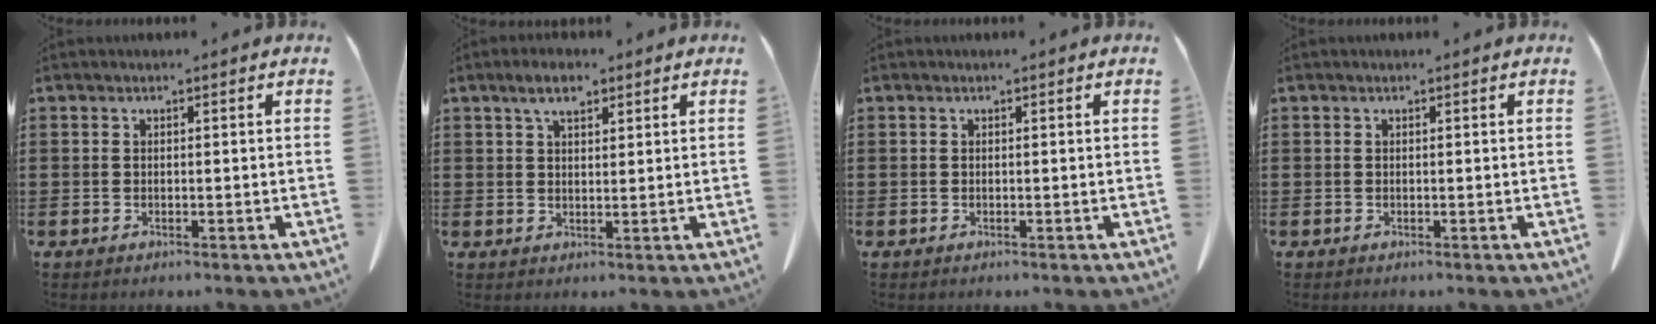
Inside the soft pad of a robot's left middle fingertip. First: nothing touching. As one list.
[{"total": 3.9, "force": [2.5, 1.5, 2.5], "torque": [-0.048, 0.003, 0.043]}, {"total": 0.0}, {"total": 0.0}]